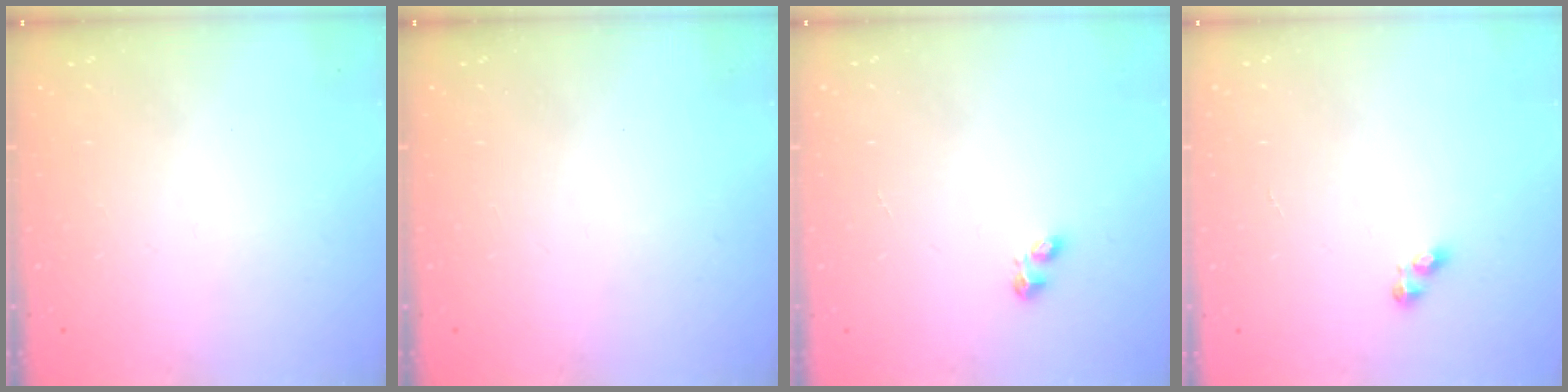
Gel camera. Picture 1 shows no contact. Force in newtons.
{"total": 0.0}
{"total": 2.9, "press": 2.8, "slide": 0.6}
{"total": 2.8, "press": 2.8, "slide": 0.4}